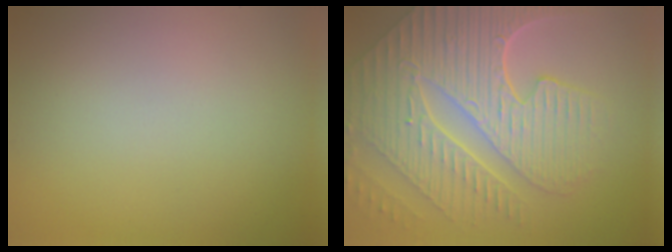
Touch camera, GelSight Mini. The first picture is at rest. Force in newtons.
{"total": 10.6, "press": 7.3, "slide": 7.7}